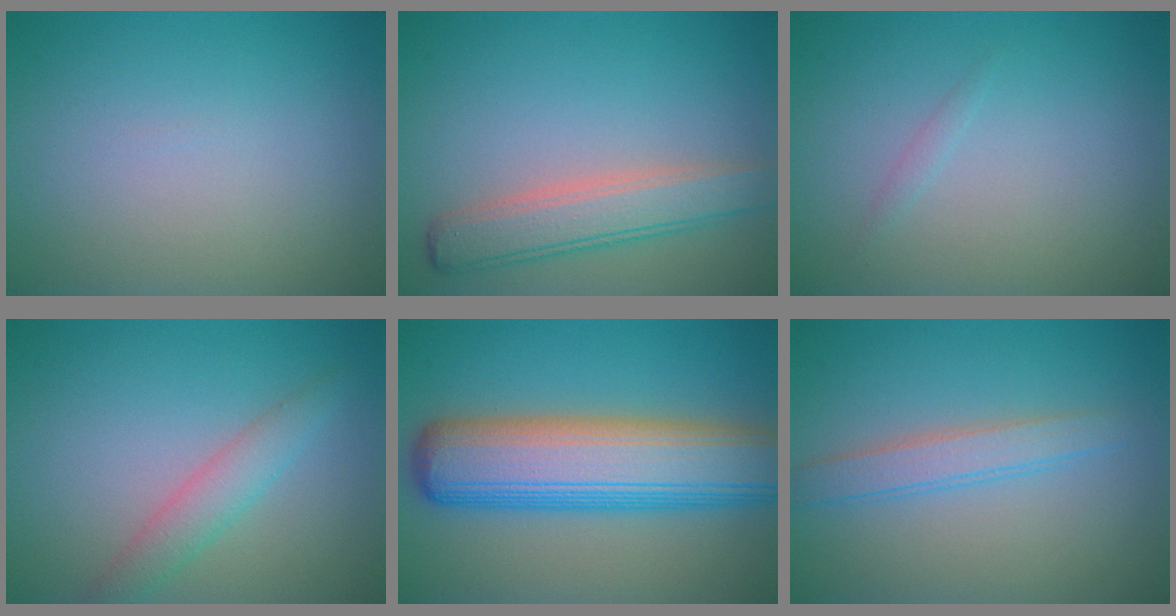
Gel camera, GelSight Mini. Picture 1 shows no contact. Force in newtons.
{"total": 4.3, "press": 4.3, "slide": 0.3}
{"total": 0.6, "press": 0.6, "slide": 0.0}
{"total": 2.7, "press": 2.7, "slide": 0.1}
{"total": 11.2, "press": 11.2, "slide": 0.4}
{"total": 2.5, "press": 2.5, "slide": 0.0}